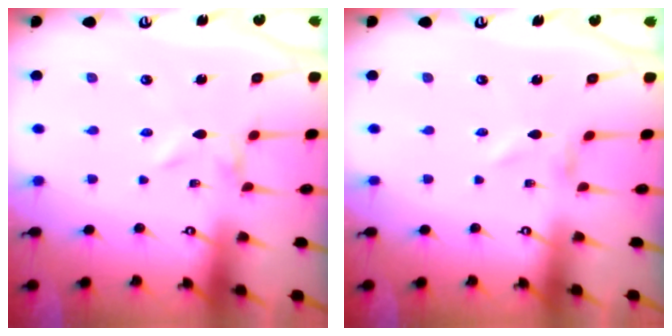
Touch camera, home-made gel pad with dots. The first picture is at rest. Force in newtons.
{"total": 0.0}